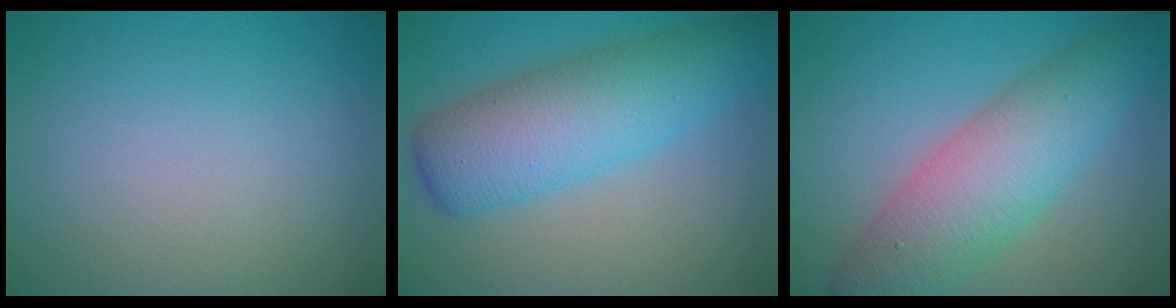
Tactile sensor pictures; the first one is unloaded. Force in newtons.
{"total": 7.9, "press": 7.9, "slide": 0.2}
{"total": 7.5, "press": 7.5, "slide": 0.2}